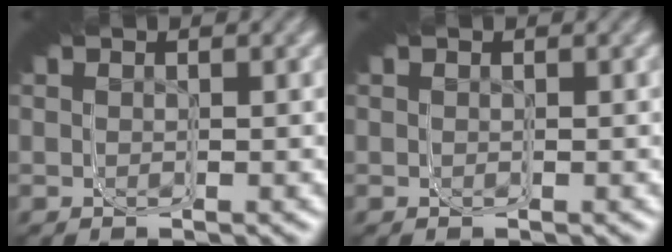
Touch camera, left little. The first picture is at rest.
{"total": 0.0}